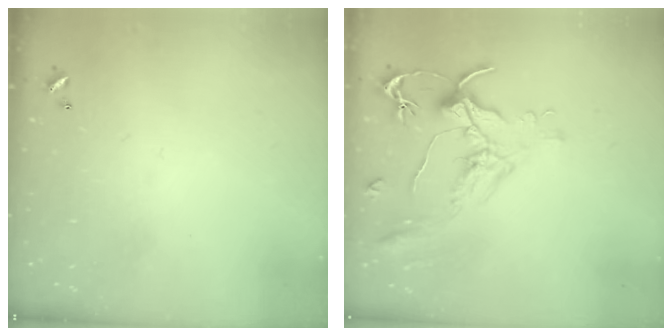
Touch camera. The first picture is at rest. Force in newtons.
{"total": 1.6, "press": 1.4, "slide": 0.7}